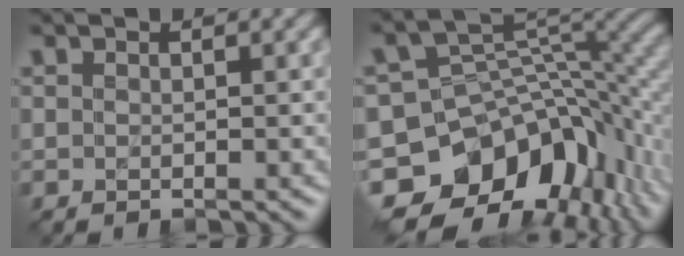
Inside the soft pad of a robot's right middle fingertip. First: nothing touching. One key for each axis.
{"total": 13.3, "fx": -6.9, "fy": 8.9, "fz": 7.1, "tx": -0.143, "ty": -0.001, "tz": -0.108}